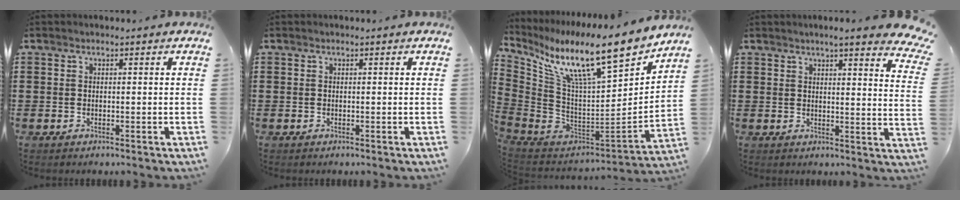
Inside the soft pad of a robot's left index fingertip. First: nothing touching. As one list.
[{"total": 0.0}, {"total": 15.3, "force": [10.2, 2.9, 11.0], "torque": [-0.214, -0.074, 0.170]}, {"total": 4.3, "force": [3.8, -0.6, 2.1], "torque": [-0.048, -0.020, 0.061]}]